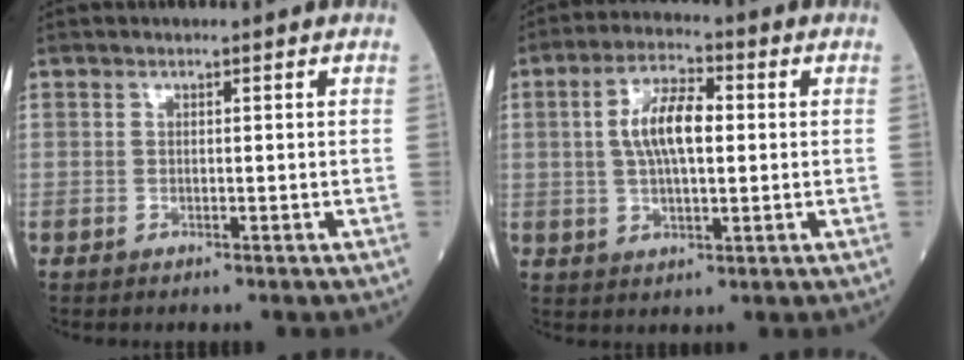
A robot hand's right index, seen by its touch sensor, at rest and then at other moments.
{"total": 8.4, "force": [1.1, 2.9, 7.8], "torque": [-0.155, 0.014, 0.019]}